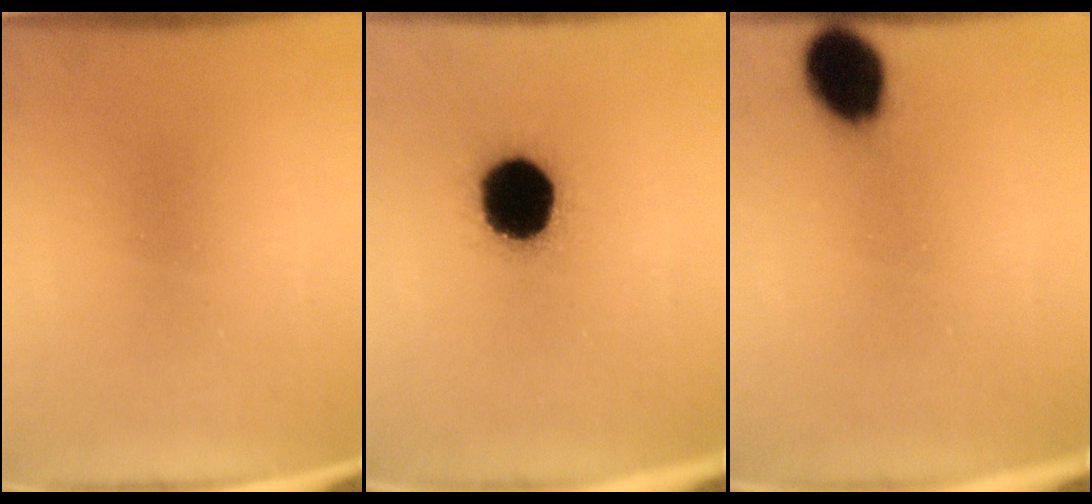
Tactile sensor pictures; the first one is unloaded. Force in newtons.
{"total": 17.9}
{"total": 9.3}